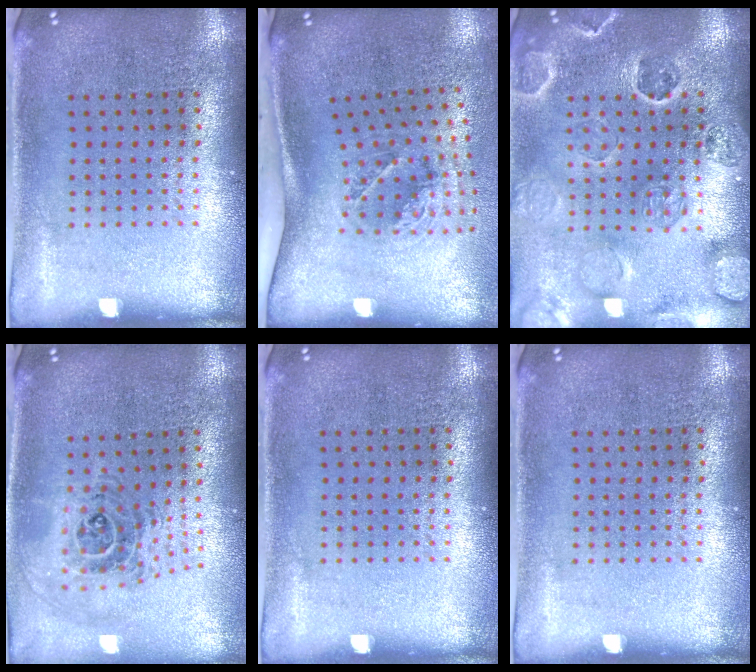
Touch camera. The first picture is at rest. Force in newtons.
{"total": 2.0, "press": 1.3, "slide": 1.5}
{"total": 2.6, "press": 2.5, "slide": 0.8}
{"total": 1.2, "press": 1.1, "slide": 0.5}
{"total": 0.0}
{"total": 0.0}